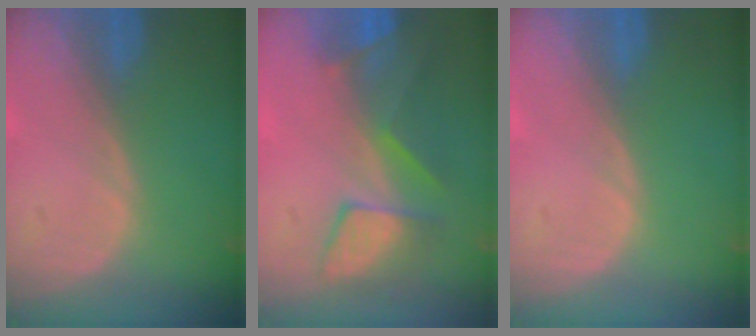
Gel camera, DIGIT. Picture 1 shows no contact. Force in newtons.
{"total": 7.5, "press": 7.4, "slide": 1.3}
{"total": 0.0}